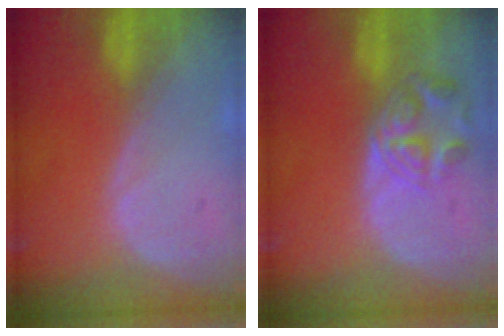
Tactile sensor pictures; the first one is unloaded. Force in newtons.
{"total": 5.4, "press": 5.2, "slide": 1.5}